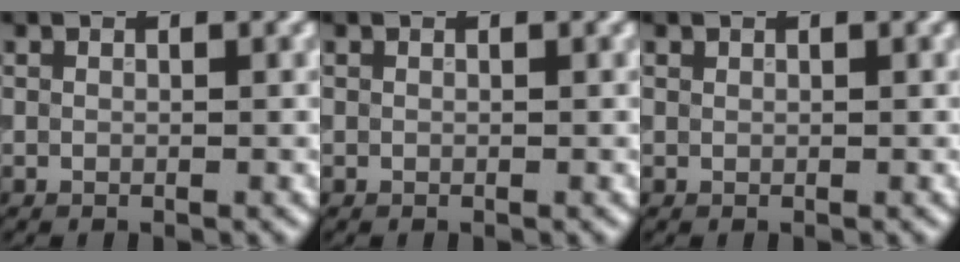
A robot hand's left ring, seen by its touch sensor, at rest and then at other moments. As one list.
[{"total": 0.0}, {"total": 0.0}]